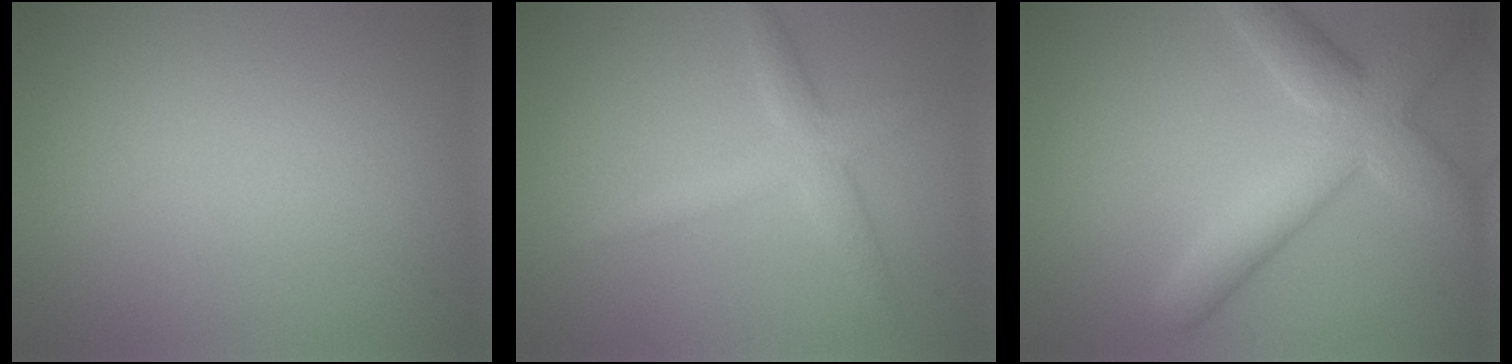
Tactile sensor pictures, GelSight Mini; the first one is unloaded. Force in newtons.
{"total": 3.2, "press": 3.2, "slide": 0.2}
{"total": 6.9, "press": 6.9, "slide": 0.4}